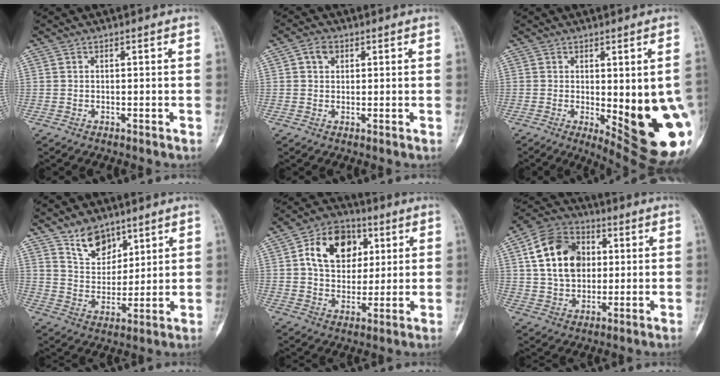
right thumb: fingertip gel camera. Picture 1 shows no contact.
{"total": 2.9, "force": [1.1, 2.3, 1.6], "torque": [-0.017, 0.003, 0.017]}
{"total": 19.6, "force": [-3.5, 6.4, 18.2], "torque": [-0.177, -0.016, -0.016]}
{"total": 8.8, "force": [6.2, 5.1, 3.5], "torque": [-0.029, -0.048, 0.118]}
{"total": 14.4, "force": [4.3, 10.4, 9.0], "torque": [-0.112, -0.002, 0.067]}
{"total": 15.0, "force": [3.4, 11.1, 9.6], "torque": [-0.142, 0.007, 0.054]}